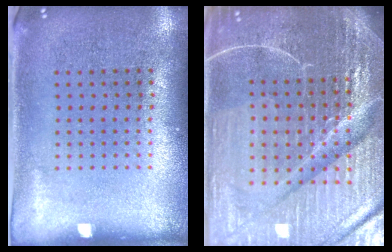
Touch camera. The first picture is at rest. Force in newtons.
{"total": 6.8, "press": 6.0, "slide": 3.2}